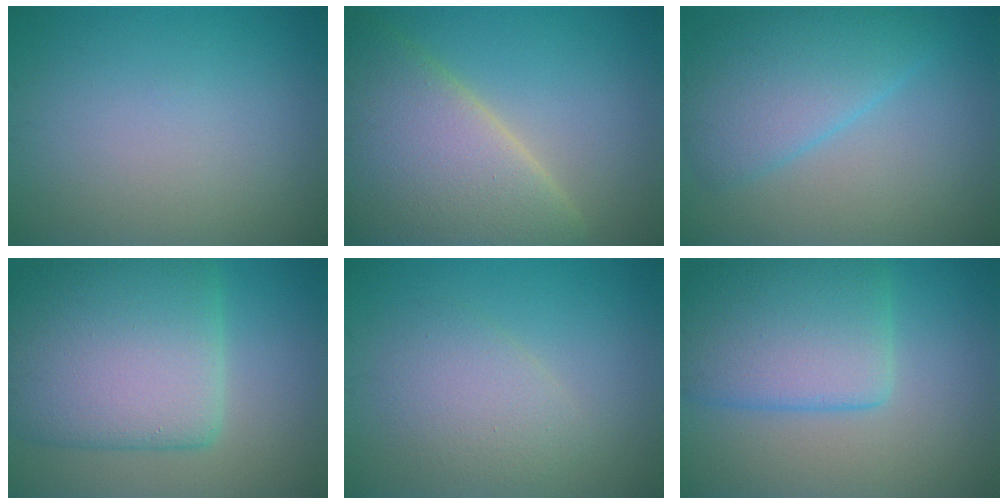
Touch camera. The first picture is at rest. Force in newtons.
{"total": 10.8, "press": 10.8, "slide": 0.8}
{"total": 5.2, "press": 5.2, "slide": 0.1}
{"total": 10.8, "press": 10.7, "slide": 0.7}
{"total": 3.0, "press": 3.0, "slide": 0.2}
{"total": 7.4, "press": 7.4, "slide": 0.2}